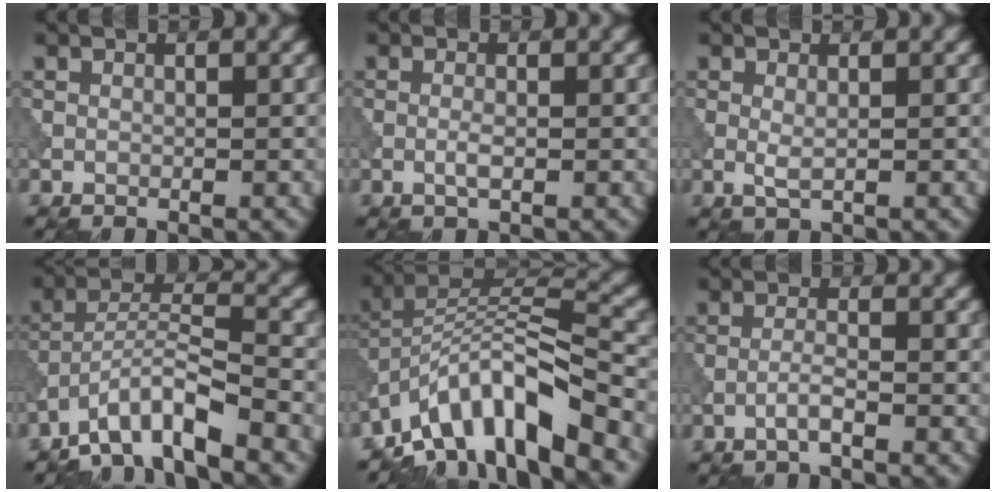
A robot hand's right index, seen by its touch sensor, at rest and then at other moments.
{"total": 1.2, "force": [-0.3, 0.3, 1.1], "torque": [-0.024, -0.001, -0.009]}
{"total": 1.2, "force": [0.1, 0.2, 1.1], "torque": [-0.025, 0.000, 0.001]}
{"total": 6.2, "force": [-4.8, 1.0, 3.8], "torque": [-0.063, 0.009, -0.091]}
{"total": 10.5, "force": [-7.0, 3.1, 7.2], "torque": [-0.107, 0.009, -0.139]}
{"total": 1.7, "force": [-0.9, 0.2, 1.5], "torque": [-0.028, 0.007, -0.022]}